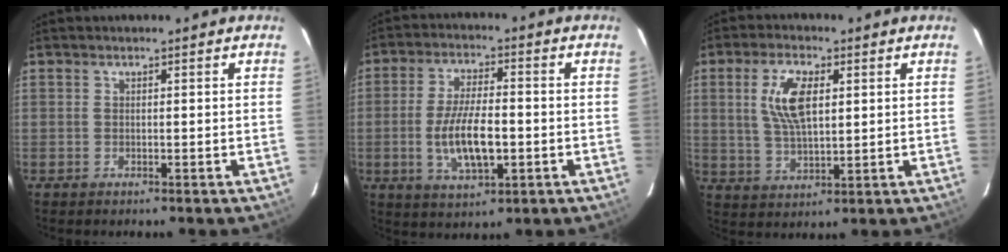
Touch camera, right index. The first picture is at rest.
{"total": 10.7, "force": [-2.2, 3.9, 9.7], "torque": [-0.189, -0.007, -0.036]}
{"total": 8.9, "force": [2.4, 3.9, 7.6], "torque": [-0.148, 0.007, 0.048]}